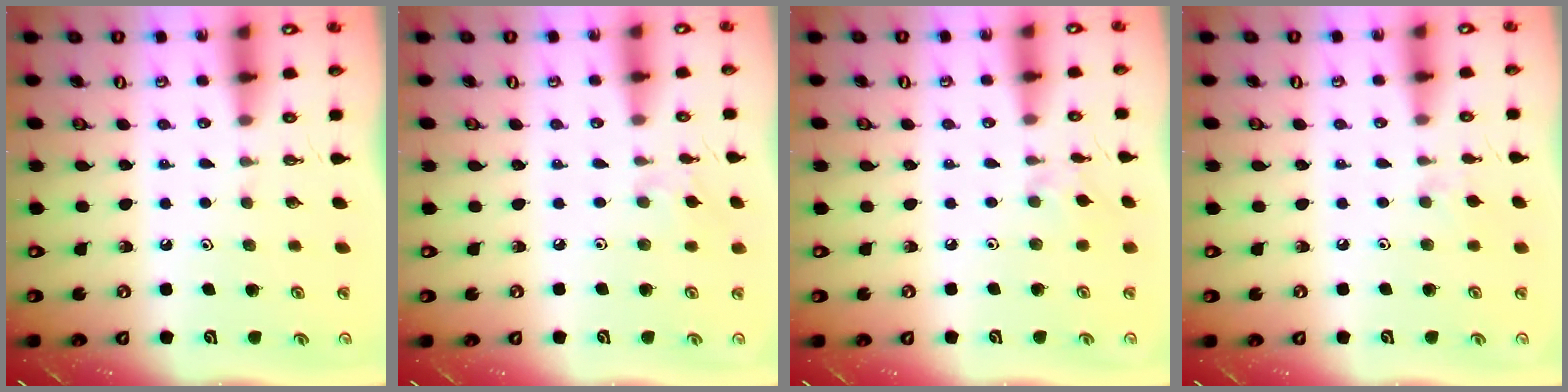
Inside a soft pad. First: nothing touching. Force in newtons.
{"total": 4.5, "press": 4.4, "slide": 0.7}
{"total": 2.3, "press": 2.3, "slide": 0.4}
{"total": 4.1, "press": 4.0, "slide": 0.6}